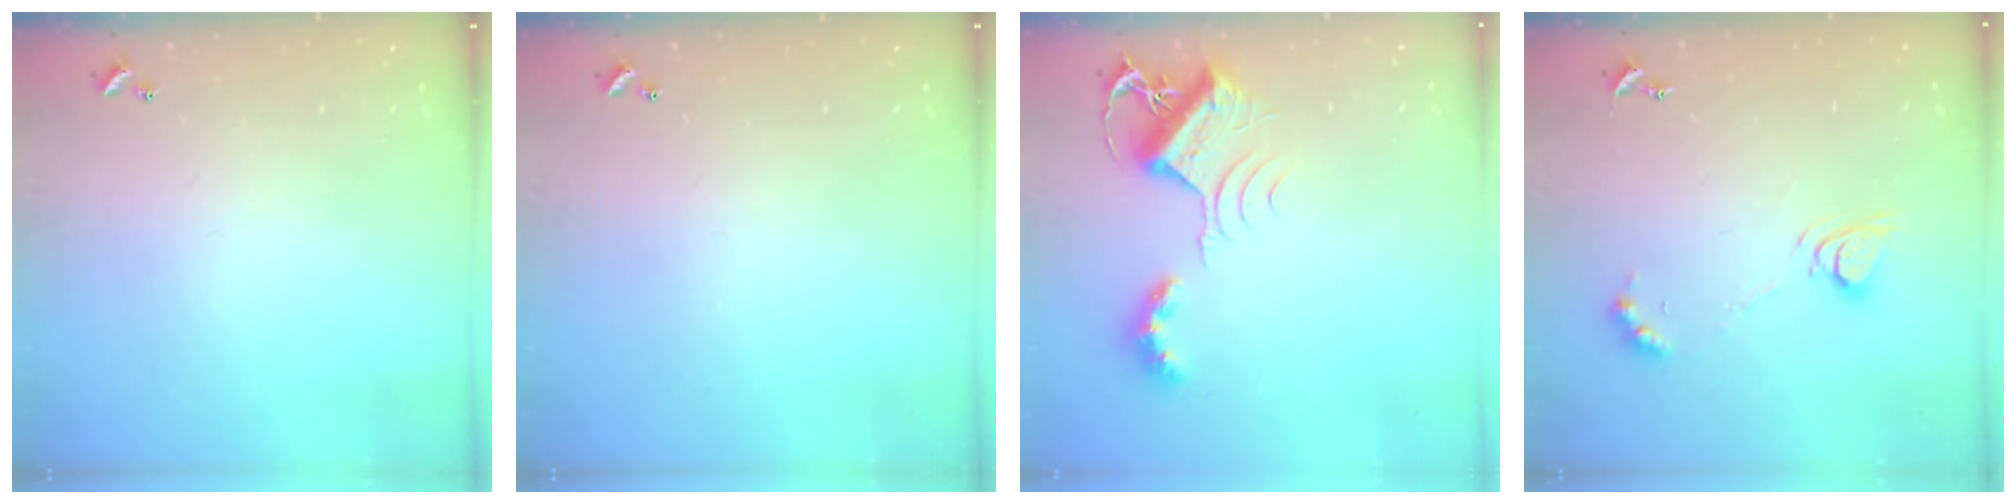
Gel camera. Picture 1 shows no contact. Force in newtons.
{"total": 0.0}
{"total": 9.7, "press": 9.6, "slide": 1.1}
{"total": 7.8, "press": 7.7, "slide": 0.9}